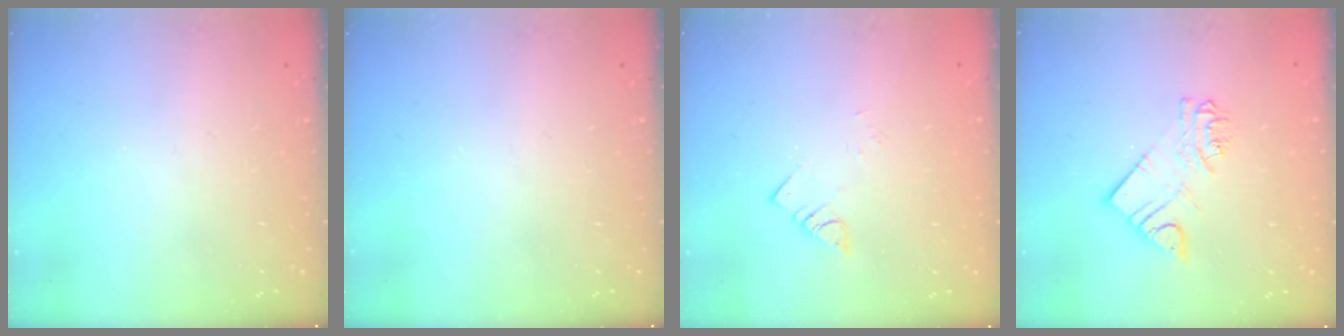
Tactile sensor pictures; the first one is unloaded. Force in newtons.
{"total": 0.0}
{"total": 1.9, "press": 1.9, "slide": 0.1}
{"total": 6.1, "press": 6.1, "slide": 0.3}